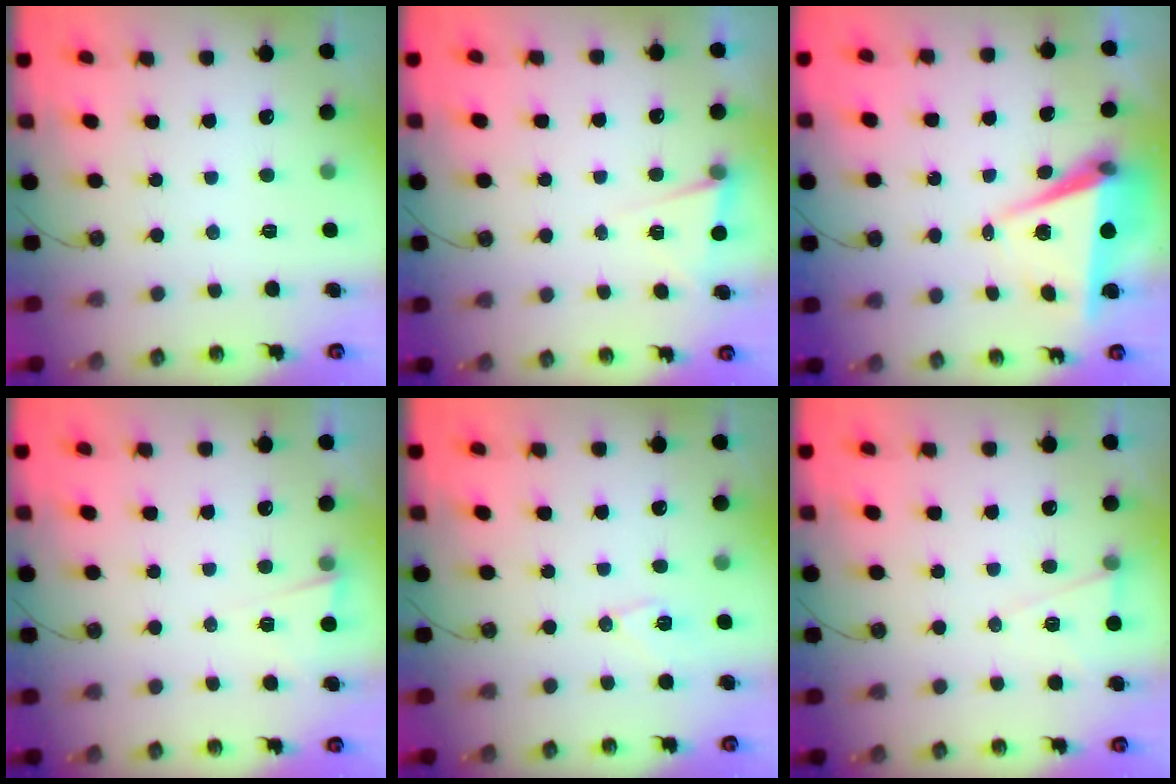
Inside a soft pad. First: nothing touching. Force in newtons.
{"total": 4.6, "press": 2.9, "slide": 3.5}
{"total": 7.2, "press": 5.7, "slide": 4.4}
{"total": 2.9, "press": 2.7, "slide": 1.1}
{"total": 7.6, "press": 7.6, "slide": 0.4}
{"total": 6.8, "press": 5.2, "slide": 4.4}